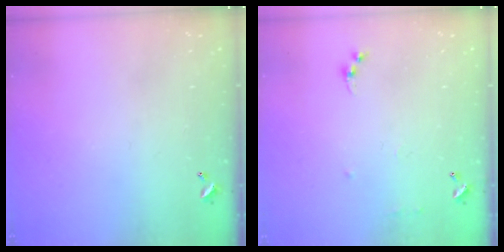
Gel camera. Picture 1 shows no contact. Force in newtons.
{"total": 6.4, "press": 6.4, "slide": 0.8}